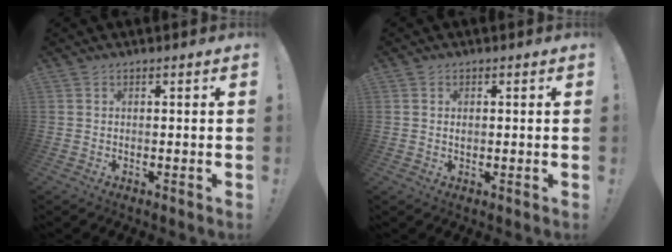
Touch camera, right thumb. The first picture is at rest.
{"total": 0.8, "force": [0.2, 0.8, 0.2], "torque": [0.001, 0.003, 0.002]}